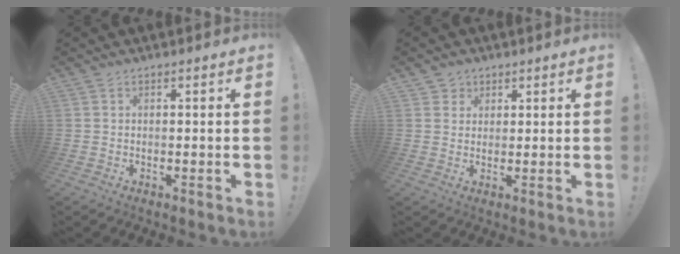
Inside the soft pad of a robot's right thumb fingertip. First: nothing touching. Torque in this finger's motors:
{"motor_torque": [0.01, 0.03, -0.08, 0.01, 0.00]}